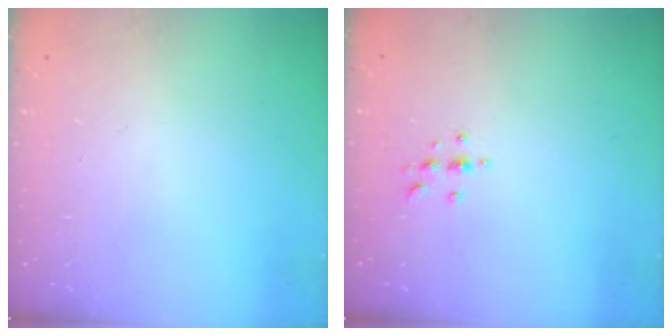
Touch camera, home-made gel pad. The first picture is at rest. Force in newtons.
{"total": 2.9, "press": 2.9, "slide": 0.4}